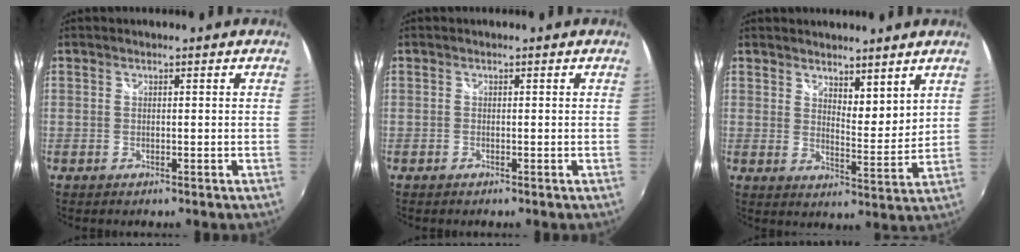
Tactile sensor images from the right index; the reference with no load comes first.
{"total": 0.0}
{"total": 6.5, "force": [5.2, 2.2, 3.3], "torque": [-0.042, -0.004, 0.086]}